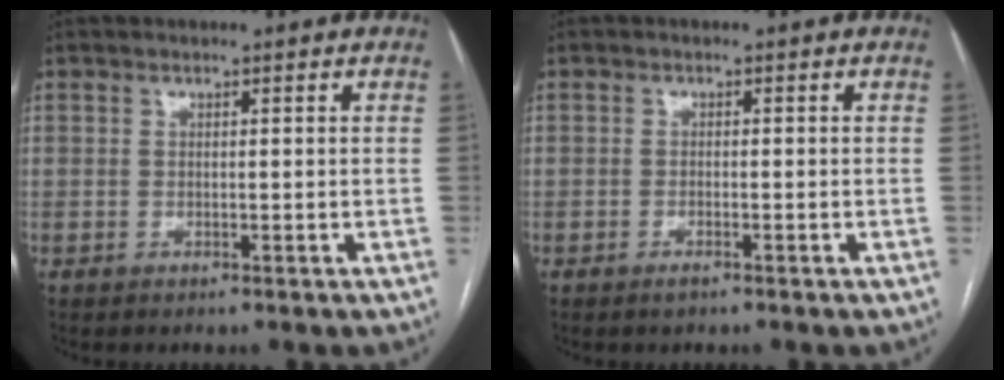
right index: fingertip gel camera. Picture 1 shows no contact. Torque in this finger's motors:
{"motor_torque": [0.17, 0.19, -0.02, 0.01]}